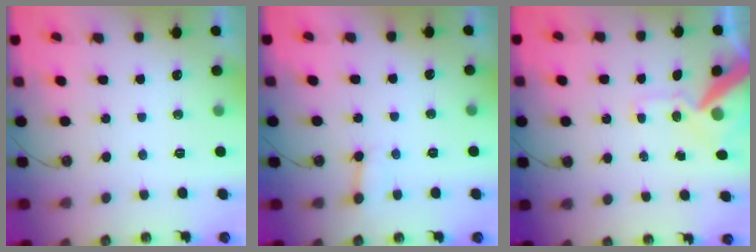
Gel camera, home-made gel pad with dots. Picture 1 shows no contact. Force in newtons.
{"total": 6.8, "press": 6.8, "slide": 0.6}
{"total": 13.1, "press": 13.0, "slide": 1.8}